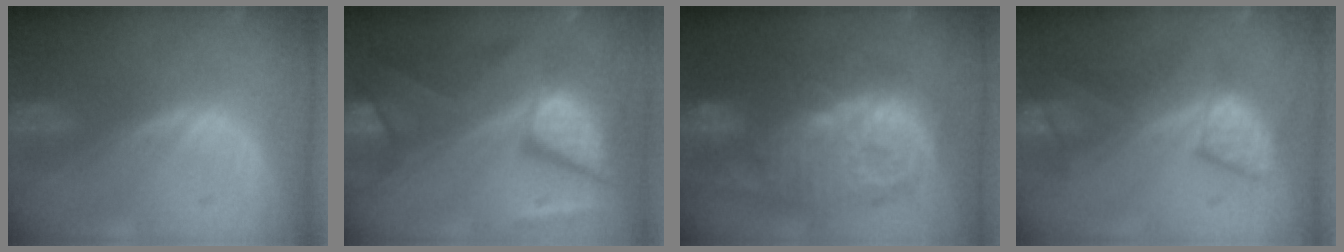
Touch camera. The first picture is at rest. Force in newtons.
{"total": 11.9, "press": 11.8, "slide": 1.1}
{"total": 13.8, "press": 13.7, "slide": 1.3}
{"total": 7.8, "press": 7.5, "slide": 1.8}